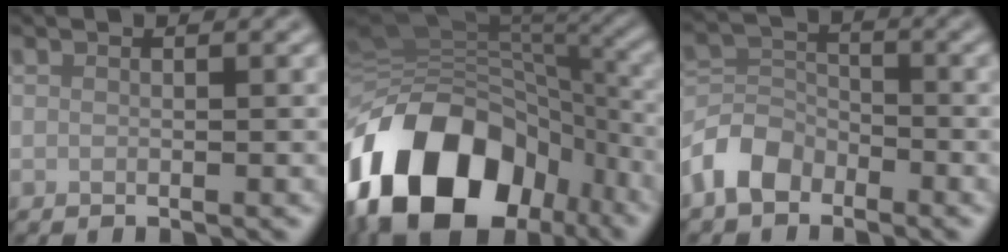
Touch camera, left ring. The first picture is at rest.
{"total": 17.3, "force": [-8.9, 11.3, 9.6], "torque": [-0.204, -0.018, -0.140]}
{"total": 4.0, "force": [-2.7, 2.6, 1.5], "torque": [-0.030, 0.005, -0.066]}